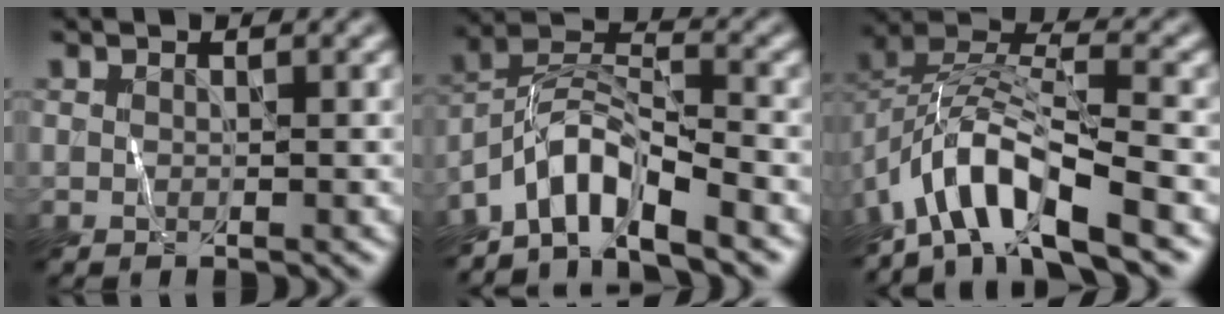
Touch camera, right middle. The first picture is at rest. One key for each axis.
{"total": 5.9, "fx": -5.0, "fy": 0.9, "fz": 3.0, "tx": -0.053, "ty": 0.010, "tz": -0.101}
{"total": 8.6, "fx": -5.9, "fy": 2.3, "fz": 5.9, "tx": -0.104, "ty": 0.008, "tz": -0.121}